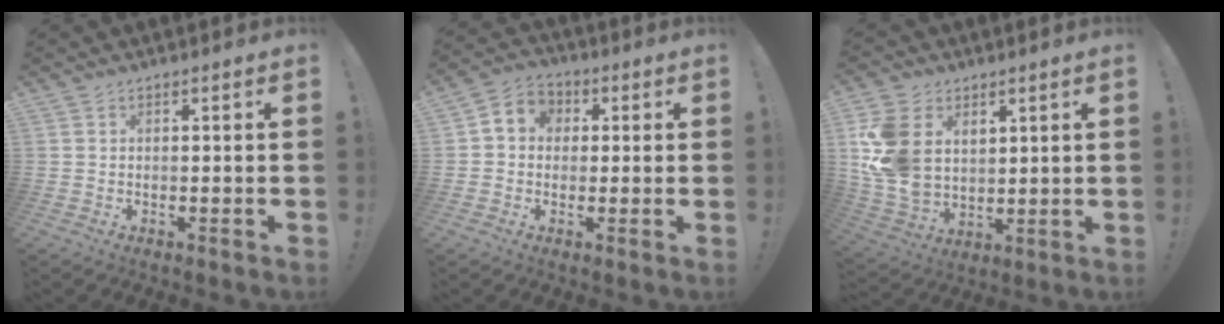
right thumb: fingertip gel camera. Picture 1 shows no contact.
{"total": 6.0, "force": [0.0, 5.5, 2.2], "torque": [-0.032, 0.011, 0.004]}
{"total": 16.7, "force": [4.8, 12.9, 9.4], "torque": [-0.207, -0.027, 0.093]}